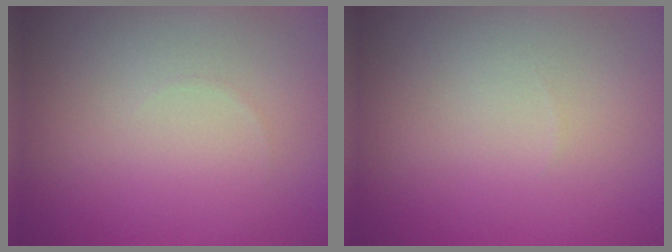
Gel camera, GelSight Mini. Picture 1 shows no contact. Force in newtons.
{"total": 0.0}